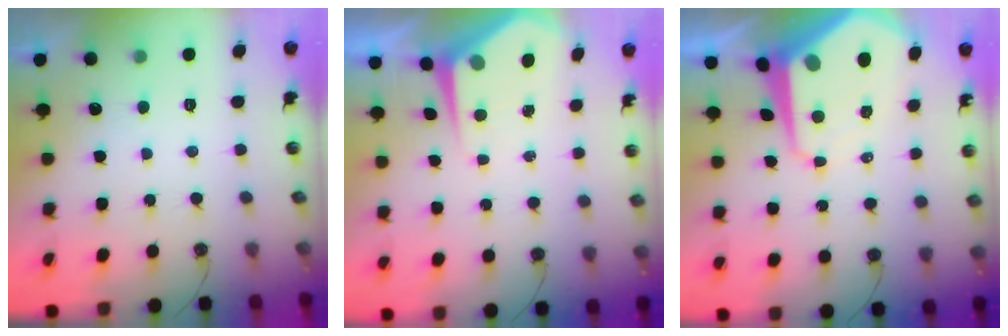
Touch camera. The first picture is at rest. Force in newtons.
{"total": 4.8, "press": 4.7, "slide": 0.4}
{"total": 11.8, "press": 11.8, "slide": 1.2}